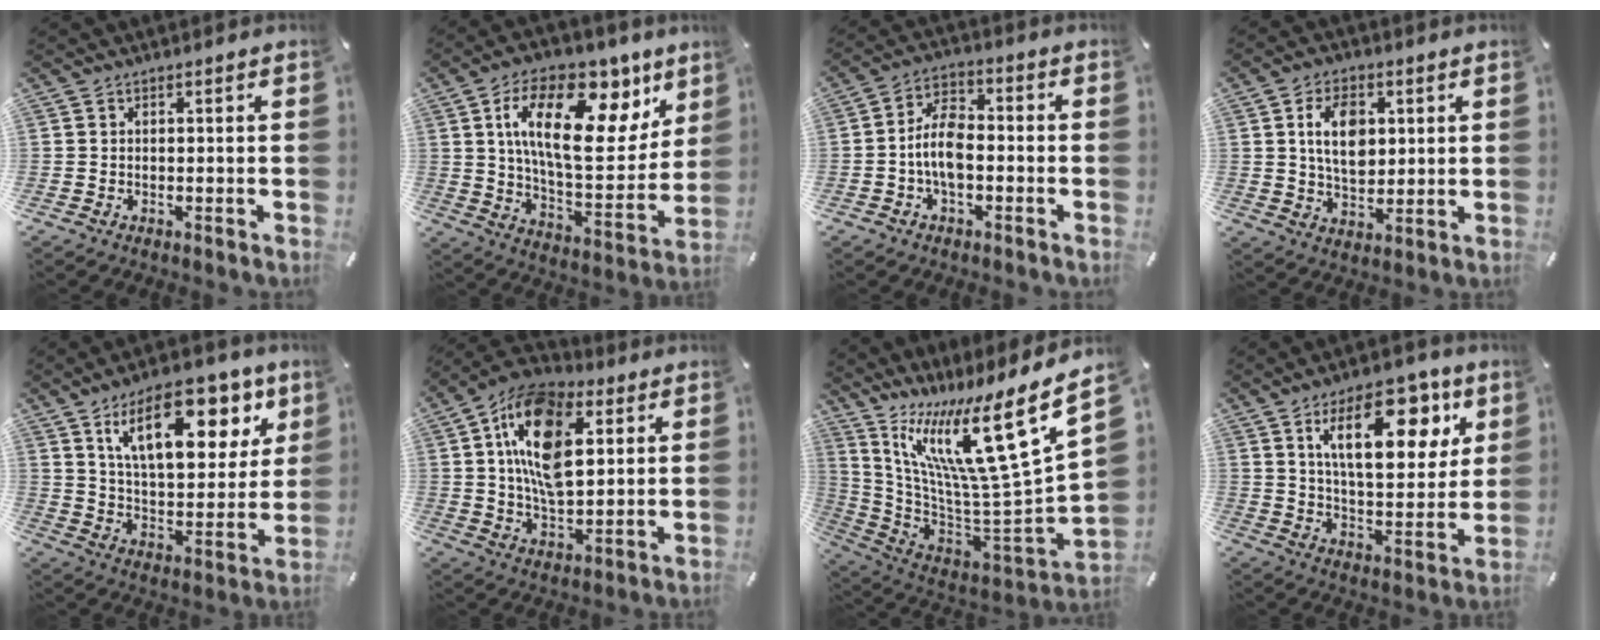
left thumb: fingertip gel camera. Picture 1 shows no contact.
{"total": 23.4, "force": [9.7, 11.4, 17.9], "torque": [-0.275, -0.042, 0.158]}
{"total": 8.5, "force": [-2.1, 4.8, 6.7], "torque": [-0.138, 0.015, -0.040]}
{"total": 9.9, "force": [2.4, 6.7, 7.0], "torque": [-0.127, 0.000, 0.038]}
{"total": 20.4, "force": [11.1, 10.0, 13.9], "torque": [-0.214, -0.039, 0.186]}
{"total": 18.7, "force": [6.1, 11.0, 13.9], "torque": [-0.269, -0.006, 0.104]}
{"total": 22.7, "force": [11.5, 4.7, 19.0], "torque": [-0.332, -0.111, 0.182]}
{"total": 19.7, "force": [9.4, 9.4, 14.5], "torque": [-0.220, -0.022, 0.151]}